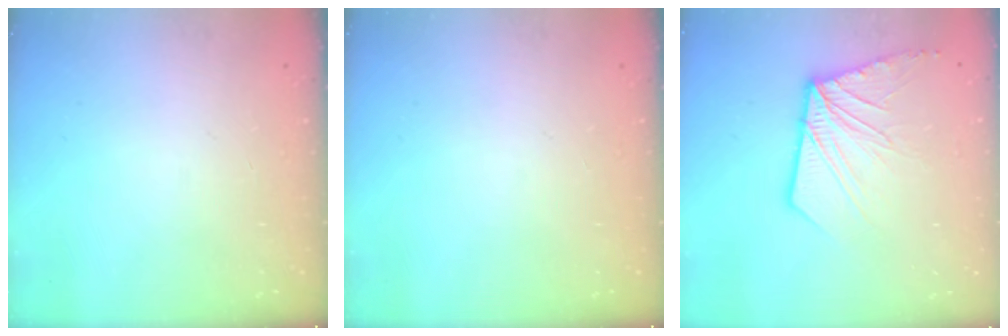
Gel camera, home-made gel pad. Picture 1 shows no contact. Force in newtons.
{"total": 0.0}
{"total": 12.5, "press": 12.4, "slide": 1.7}